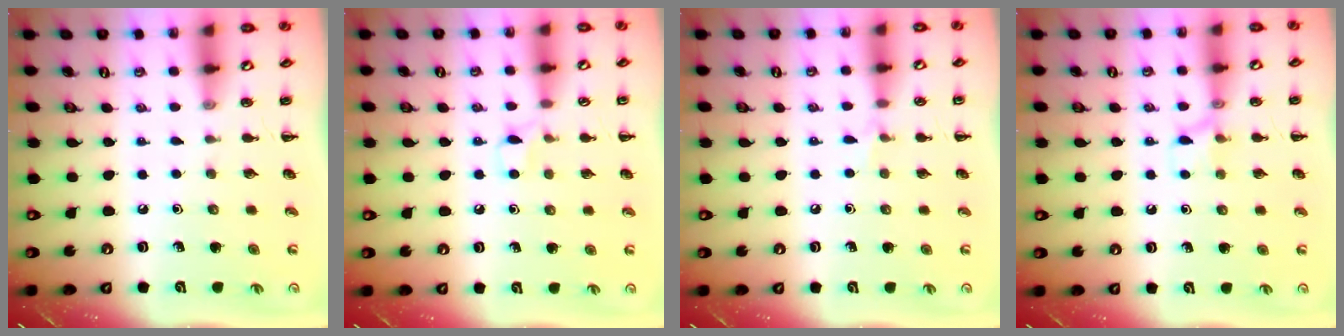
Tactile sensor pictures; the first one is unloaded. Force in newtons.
{"total": 3.7, "press": 3.5, "slide": 1.2}
{"total": 4.2, "press": 4.0, "slide": 1.4}
{"total": 6.9, "press": 6.8, "slide": 1.1}